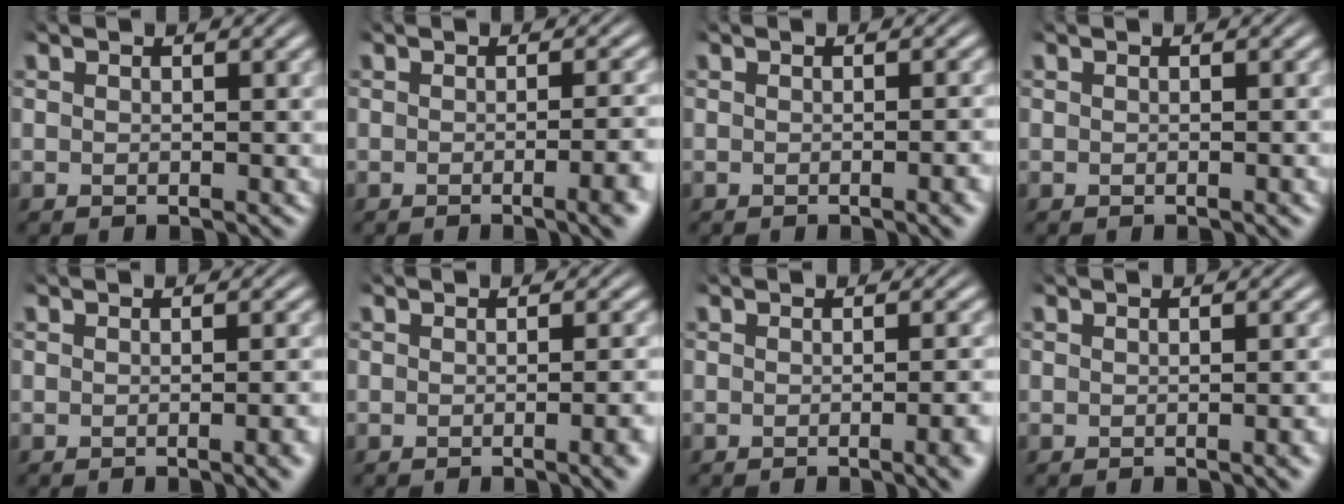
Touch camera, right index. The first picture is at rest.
{"total": 2.9, "force": [-1.5, -0.1, 2.4], "torque": [-0.028, 0.007, -0.026]}
{"total": 1.3, "force": [-0.8, -0.3, 1.0], "torque": [-0.012, 0.007, -0.014]}
{"total": 0.0}
{"total": 1.6, "force": [-0.9, -0.2, 1.3], "torque": [-0.014, 0.007, -0.016]}
{"total": 1.9, "force": [-1.1, -0.2, 1.6], "torque": [-0.018, 0.008, -0.020]}
{"total": 2.2, "force": [-1.2, -0.2, 1.9], "torque": [-0.021, 0.007, -0.022]}
{"total": 1.0, "force": [-0.6, -0.3, 0.7], "torque": [-0.008, 0.005, -0.011]}